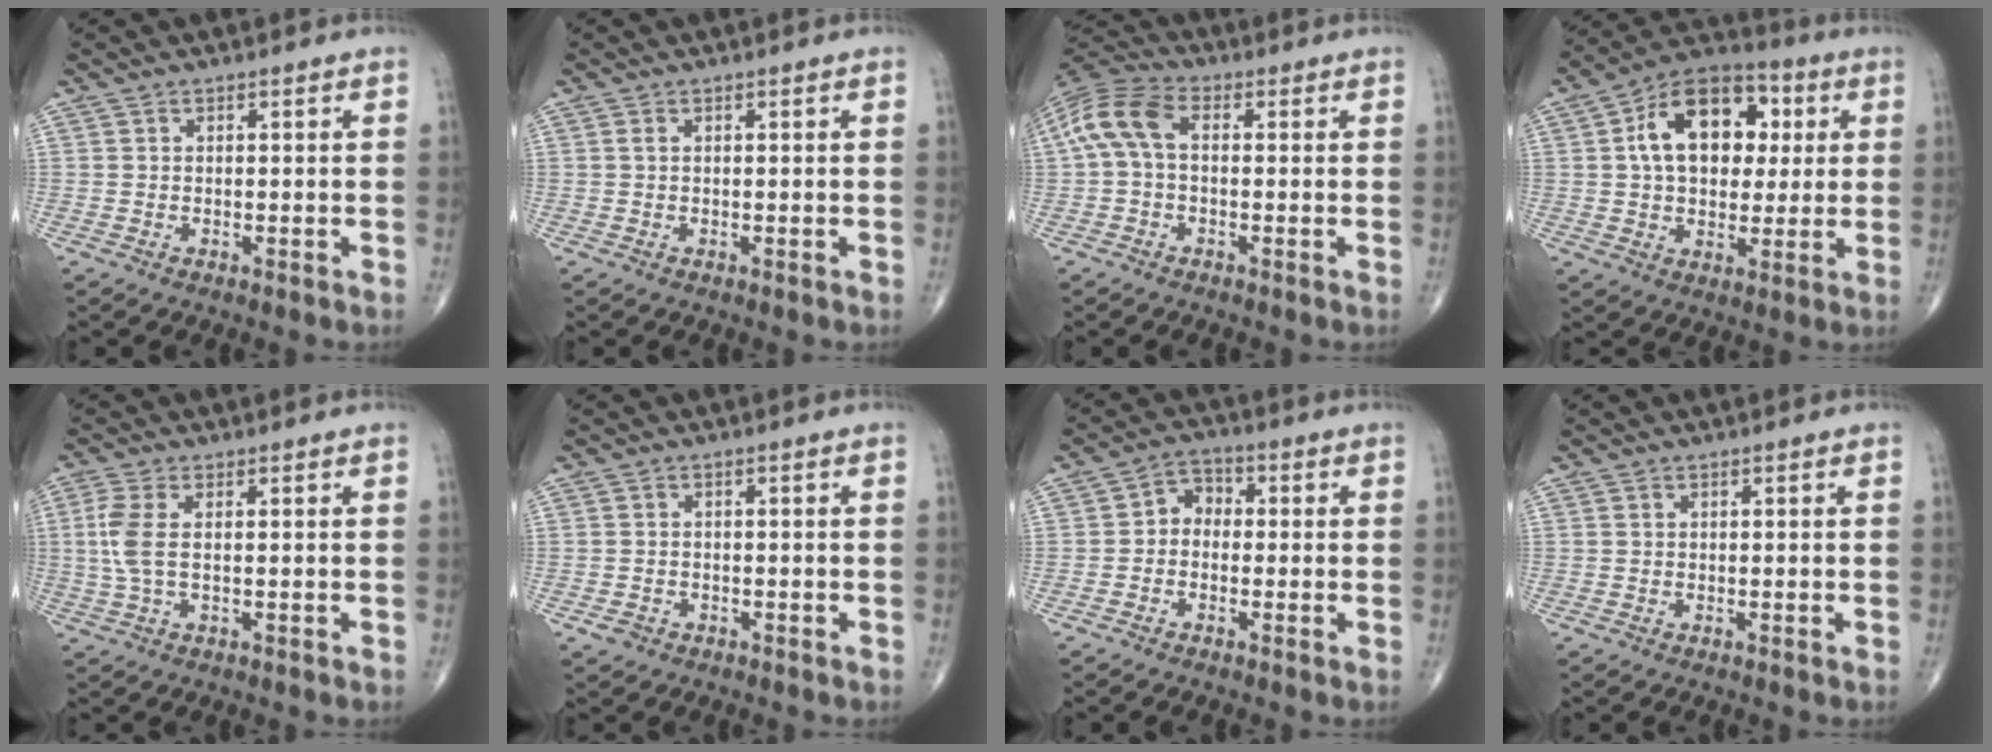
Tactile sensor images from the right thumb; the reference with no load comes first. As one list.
[{"total": 0.6, "force": [0.2, 0.3, 0.5], "torque": [-0.014, 0.000, 0.002]}, {"total": 9.4, "force": [0.6, 5.6, 7.5], "torque": [-0.162, 0.030, 0.000]}, {"total": 17.3, "force": [3.7, 11.4, 12.5], "torque": [-0.161, 0.013, 0.053]}, {"total": 5.2, "force": [0.6, 1.9, 4.9], "torque": [-0.141, 0.002, 0.009]}, {"total": 1.7, "force": [-1.0, 1.3, 0.5], "torque": [-0.006, 0.007, -0.014]}, {"total": 4.3, "force": [-0.5, 3.5, 2.5], "torque": [-0.018, 0.019, -0.027]}, {"total": 0.0}]